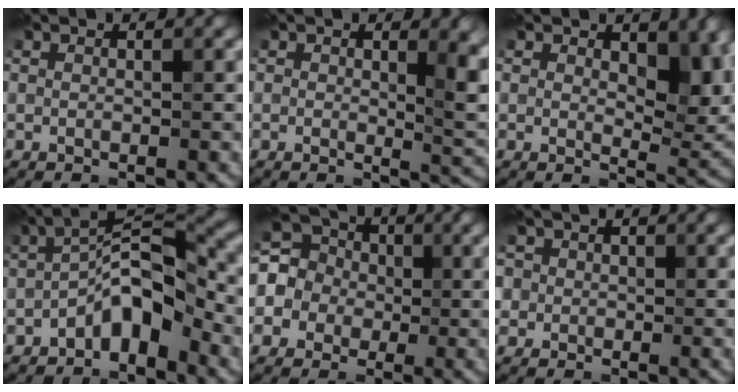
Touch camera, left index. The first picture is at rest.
{"total": 5.2, "force": [0.5, 2.4, 4.6], "torque": [-0.055, 0.003, 0.006]}
{"total": 5.9, "force": [1.7, 3.2, 4.6], "torque": [-0.061, -0.006, 0.029]}
{"total": 5.5, "force": [-2.8, 1.9, 4.3], "torque": [-0.071, 0.029, -0.055]}
{"total": 9.2, "force": [1.0, 8.6, 3.3], "torque": [-0.093, 0.039, -0.026]}
{"total": 4.3, "force": [1.6, 3.7, 1.5], "torque": [-0.026, 0.027, 0.002]}